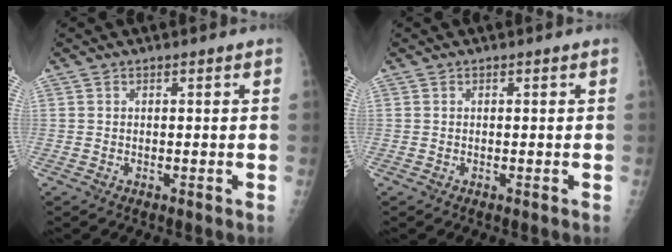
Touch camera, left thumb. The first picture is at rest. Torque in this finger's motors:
{"motor_torque": [0.00, 0.00, 0.00, 0.00, 0.00]}